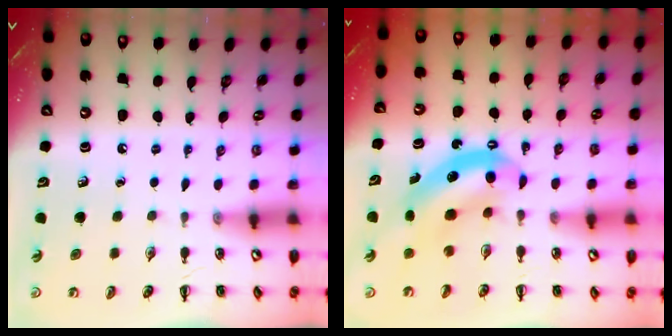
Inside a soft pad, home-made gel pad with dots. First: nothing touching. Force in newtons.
{"total": 8.5, "press": 8.4, "slide": 1.5}